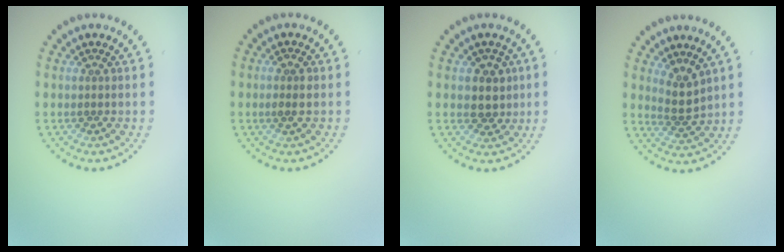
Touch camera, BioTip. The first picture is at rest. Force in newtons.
{"total": 1.4, "press": 1.4, "slide": 0.4}
{"total": 2.4, "press": 2.2, "slide": 0.9}
{"total": 2.4, "press": 1.8, "slide": 1.6}